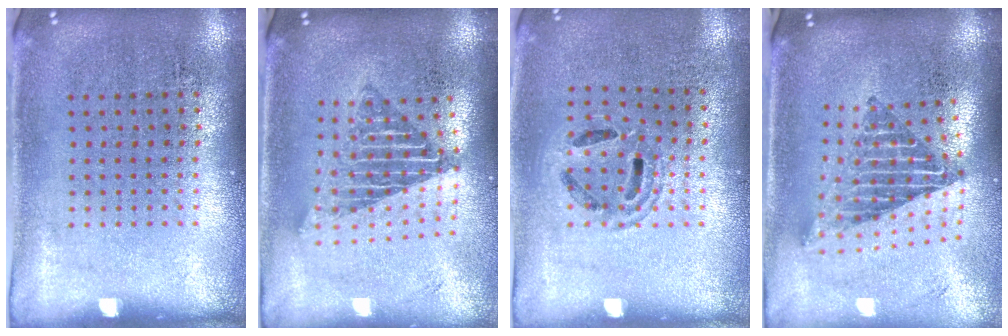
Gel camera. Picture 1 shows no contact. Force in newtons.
{"total": 1.7, "press": 1.3, "slide": 1.0}
{"total": 1.1, "press": 1.1, "slide": 0.3}
{"total": 2.3, "press": 1.6, "slide": 1.6}